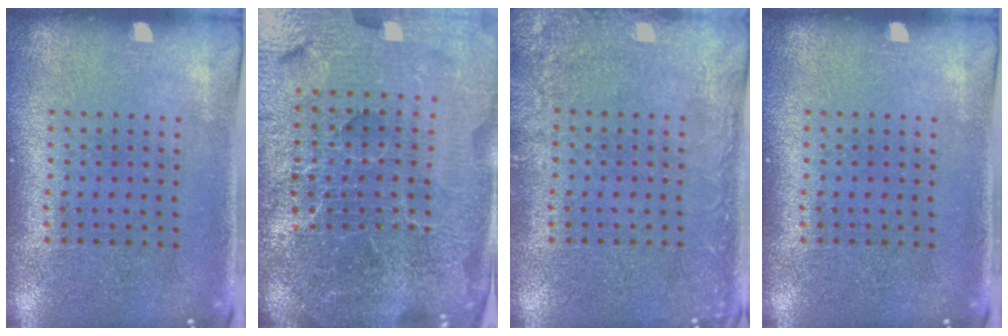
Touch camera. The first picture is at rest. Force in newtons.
{"total": 6.9, "press": 6.0, "slide": 3.3}
{"total": 2.4, "press": 2.4, "slide": 0.4}
{"total": 0.0}